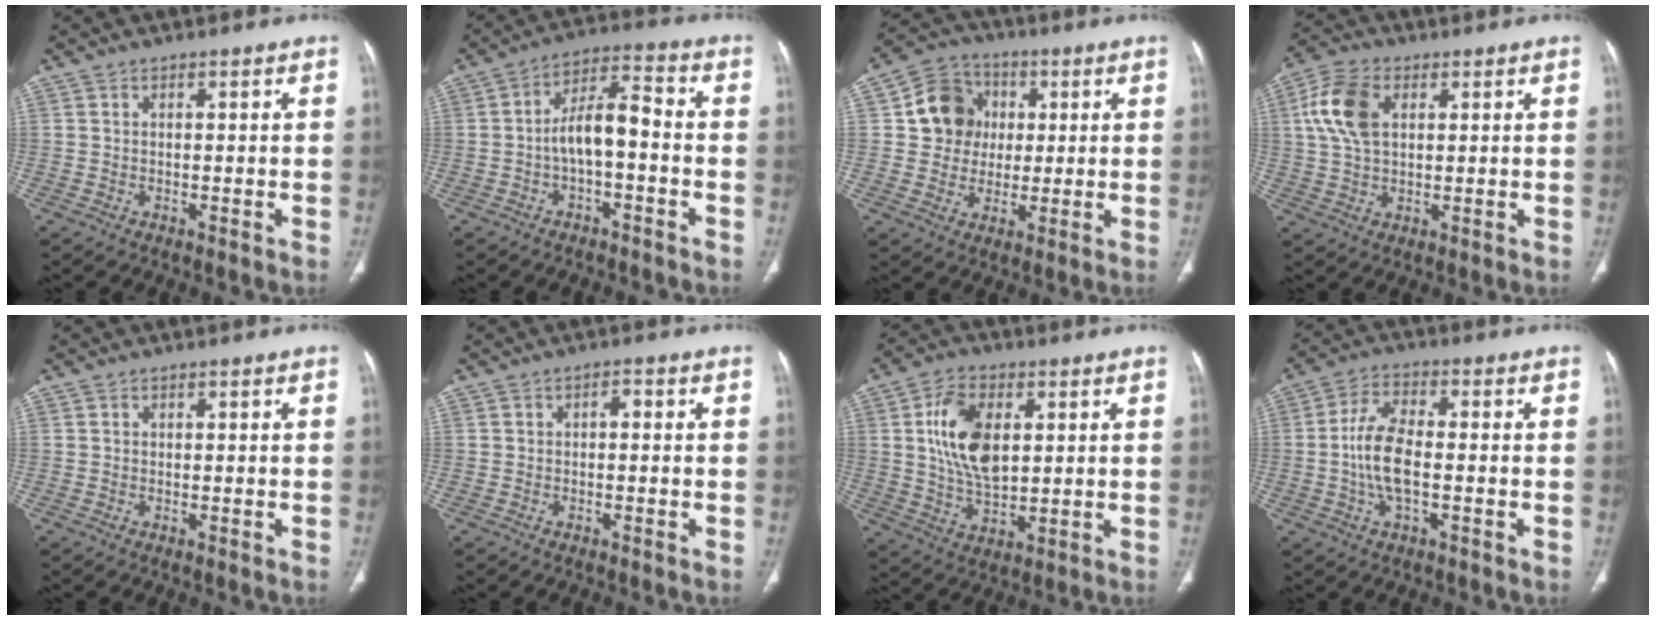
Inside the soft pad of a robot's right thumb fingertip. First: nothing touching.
{"total": 8.3, "force": [-1.7, 3.6, 7.2], "torque": [-0.124, 0.045, -0.037]}
{"total": 10.8, "force": [1.9, 9.7, 4.3], "torque": [-0.037, 0.006, 0.028]}
{"total": 10.0, "force": [2.7, 6.2, 7.4], "torque": [-0.153, 0.011, 0.050]}
{"total": 0.0}
{"total": 1.5, "force": [0.0, 0.9, 1.2], "torque": [-0.013, 0.006, -0.006]}
{"total": 12.9, "force": [2.4, 7.2, 10.4], "torque": [-0.187, -0.005, 0.045]}
{"total": 9.1, "force": [-1.1, 4.1, 8.1], "torque": [-0.168, 0.015, -0.026]}